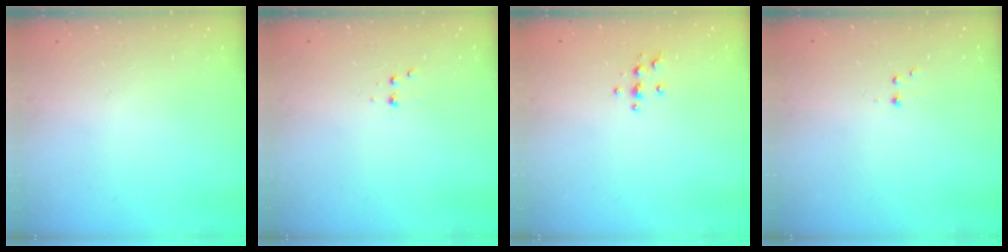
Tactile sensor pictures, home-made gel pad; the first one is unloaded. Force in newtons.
{"total": 2.9, "press": 2.7, "slide": 1.0}
{"total": 3.7, "press": 3.7, "slide": 0.4}
{"total": 2.2, "press": 1.9, "slide": 1.0}